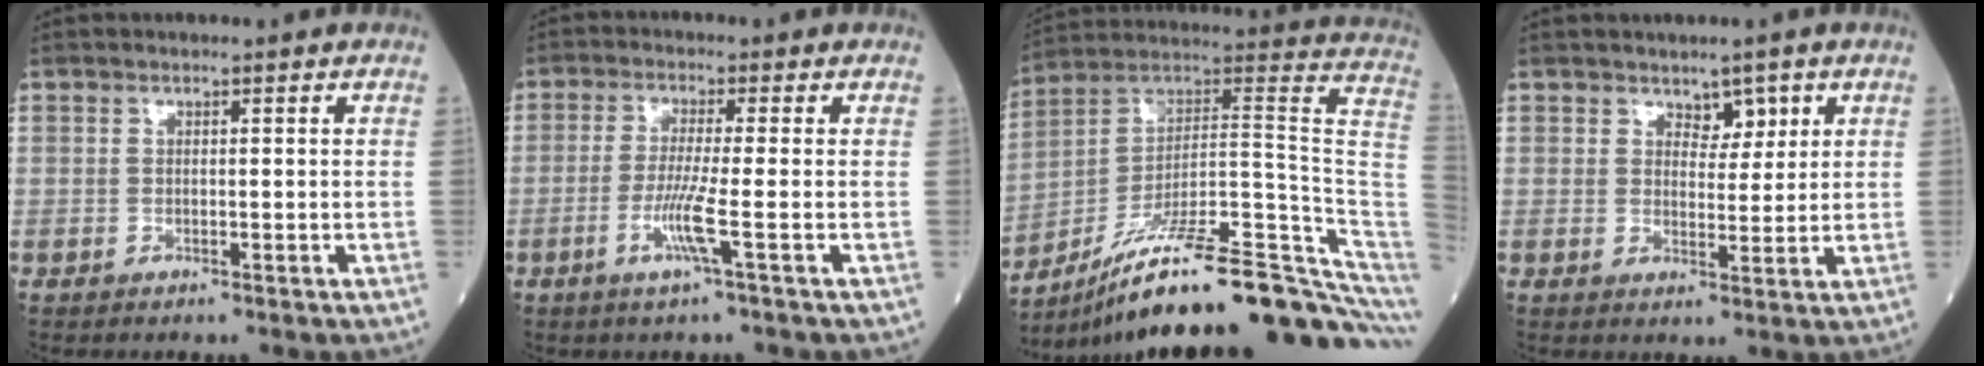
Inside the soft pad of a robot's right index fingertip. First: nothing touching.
{"total": 5.0, "force": [-1.8, -1.1, 4.5], "torque": [-0.093, -0.013, -0.041]}
{"total": 28.3, "force": [-21.0, 2.2, 18.9], "torque": [-0.170, 0.041, -0.322]}
{"total": 3.3, "force": [2.1, 1.9, 1.8], "torque": [-0.019, 0.000, 0.034]}